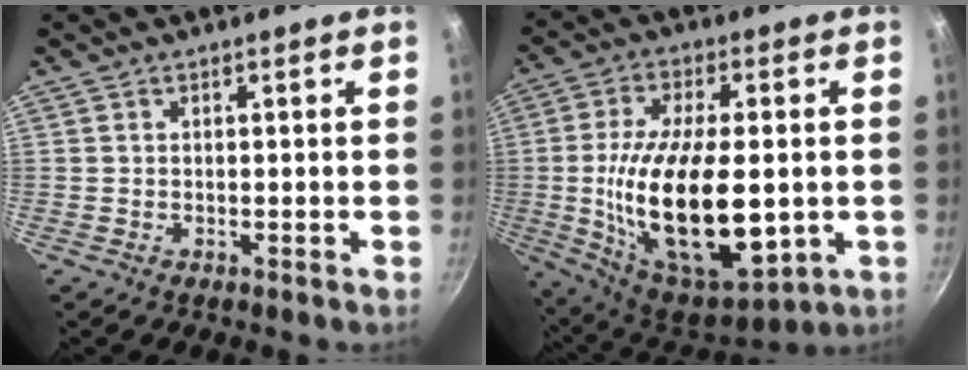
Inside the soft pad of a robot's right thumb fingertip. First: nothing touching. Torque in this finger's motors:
{"motor_torque": [-0.37, 1.91, 2.32, -0.46, 0.21]}